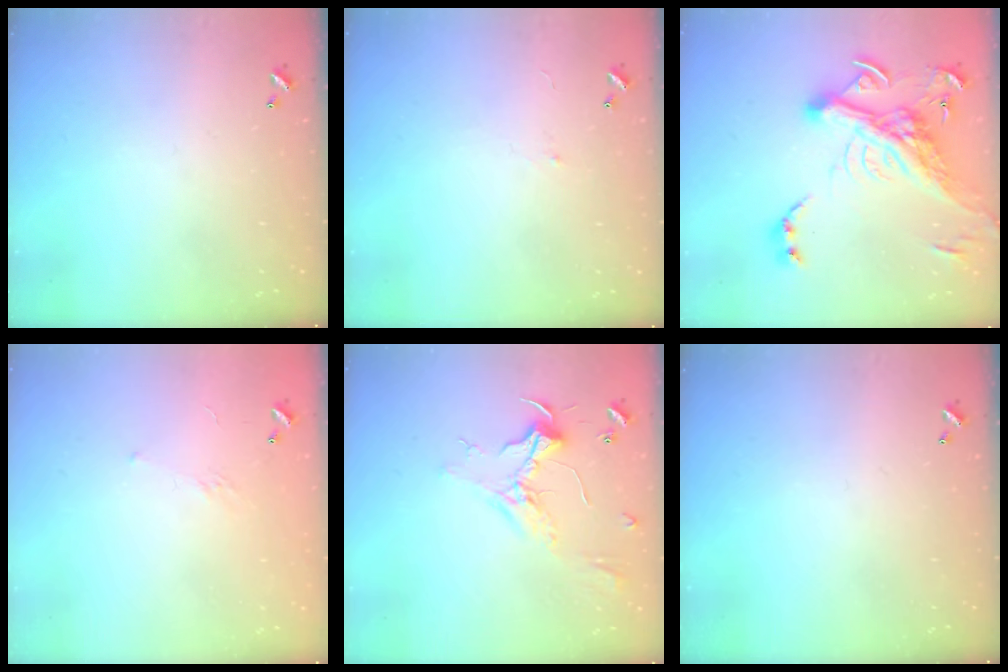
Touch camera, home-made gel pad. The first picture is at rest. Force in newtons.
{"total": 0.6, "press": 0.0, "slide": 0.6}
{"total": 14.9, "press": 14.6, "slide": 2.7}
{"total": 5.7, "press": 5.6, "slide": 1.1}
{"total": 2.4, "press": 2.3, "slide": 0.7}
{"total": 0.0}